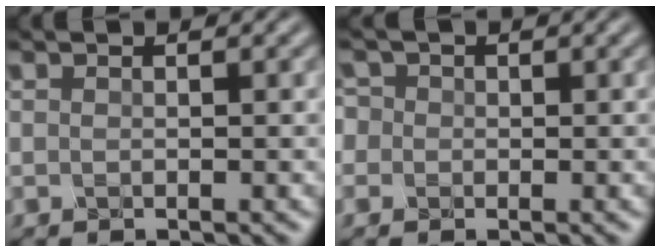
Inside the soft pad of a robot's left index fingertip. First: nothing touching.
{"total": 1.2, "force": [-0.5, 0.7, -0.9], "torque": [-0.003, 0.008, -0.003]}